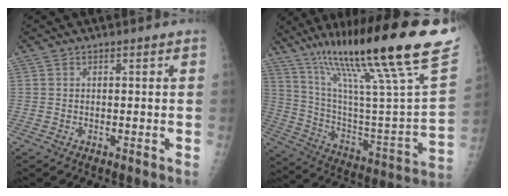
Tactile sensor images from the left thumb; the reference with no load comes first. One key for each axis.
{"total": 34.1, "fx": 21.9, "fy": 4.2, "fz": 25.8, "tx": -0.386, "ty": -0.048, "tz": 0.354}